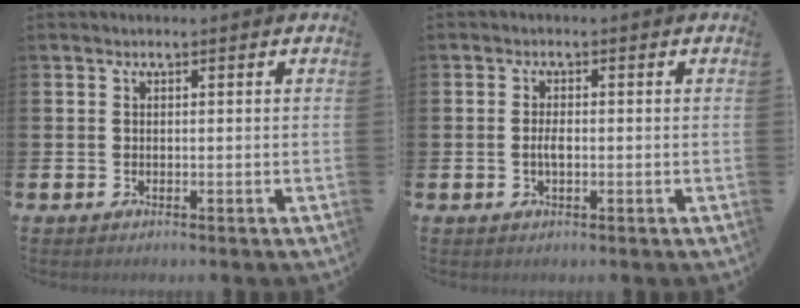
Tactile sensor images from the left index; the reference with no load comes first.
{"total": 1.9, "force": [-0.4, 0.7, 1.8], "torque": [-0.030, 0.000, -0.008]}